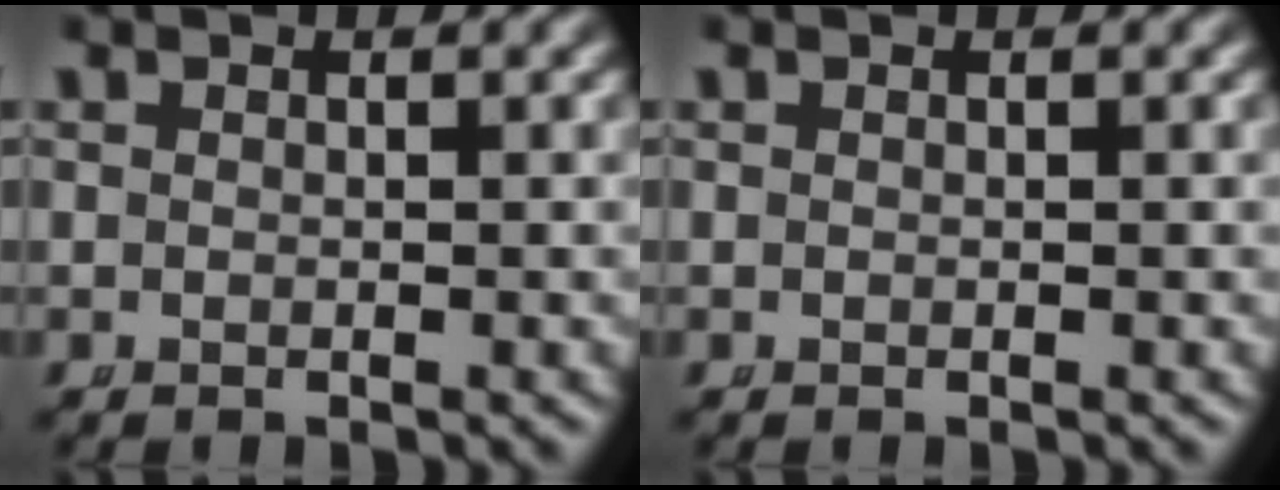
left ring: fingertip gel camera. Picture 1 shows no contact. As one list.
[{"total": 0.0}]